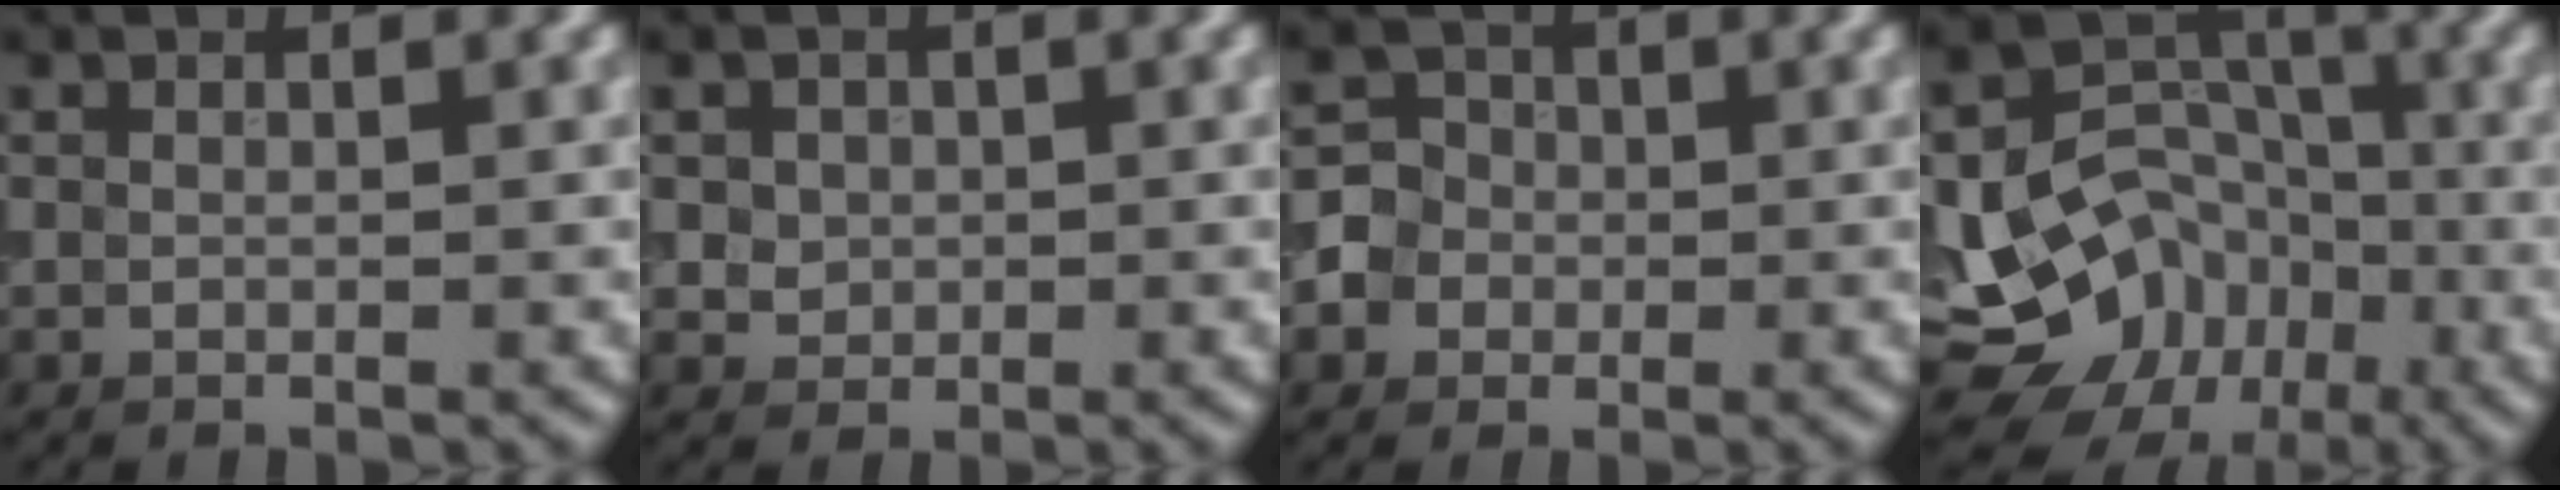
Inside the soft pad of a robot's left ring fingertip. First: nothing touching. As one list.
[{"total": 2.0, "force": [0.3, 1.8, 0.8], "torque": [-0.009, 0.000, 0.014]}, {"total": 4.3, "force": [-1.2, 4.0, 1.0], "torque": [0.004, 0.009, -0.035]}, {"total": 11.5, "force": [-5.0, 9.0, 5.2], "torque": [-0.082, 0.005, -0.089]}]